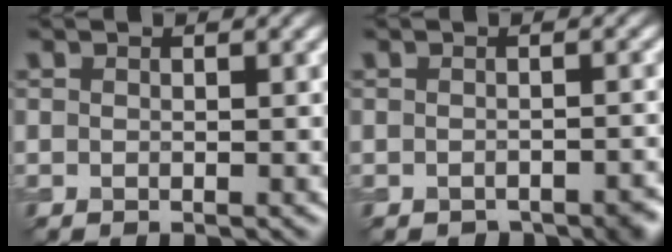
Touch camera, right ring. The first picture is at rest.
{"total": 2.2, "force": [-1.9, 0.8, 0.8], "torque": [-0.005, 0.000, -0.019]}